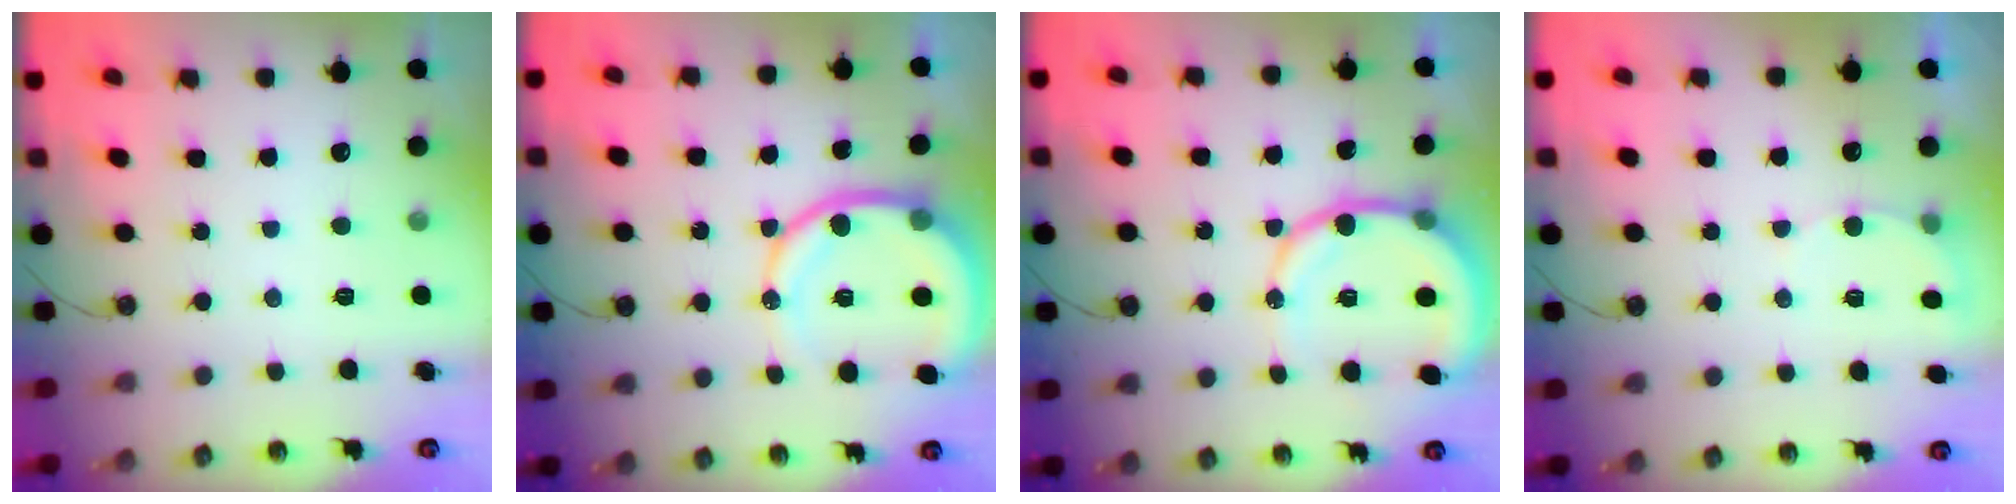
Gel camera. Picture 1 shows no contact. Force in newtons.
{"total": 13.6, "press": 13.5, "slide": 1.8}
{"total": 12.1, "press": 11.8, "slide": 2.7}
{"total": 5.9, "press": 5.8, "slide": 1.2}